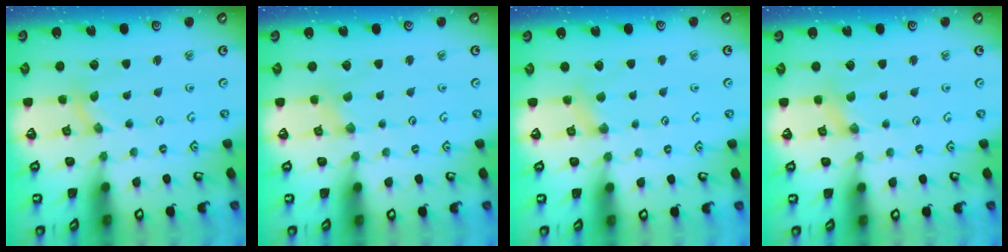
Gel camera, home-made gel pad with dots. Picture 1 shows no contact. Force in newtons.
{"total": 0.0}
{"total": 4.3, "press": 4.3, "slide": 0.6}
{"total": 0.0}